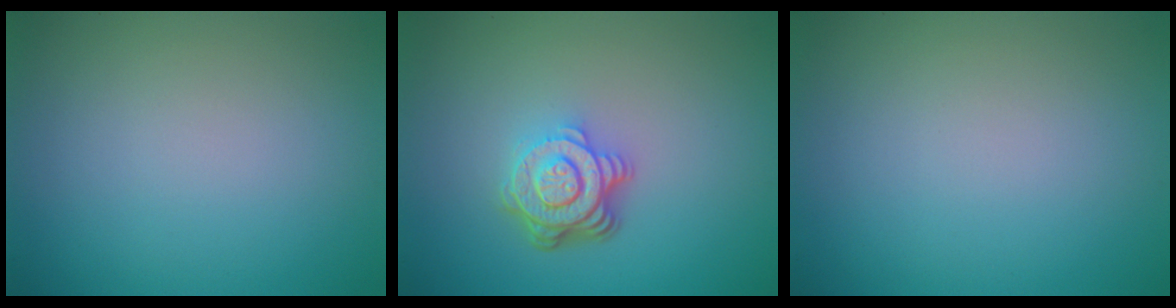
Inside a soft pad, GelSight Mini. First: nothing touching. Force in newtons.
{"total": 4.8, "press": 3.4, "slide": 3.3}
{"total": 0.0}